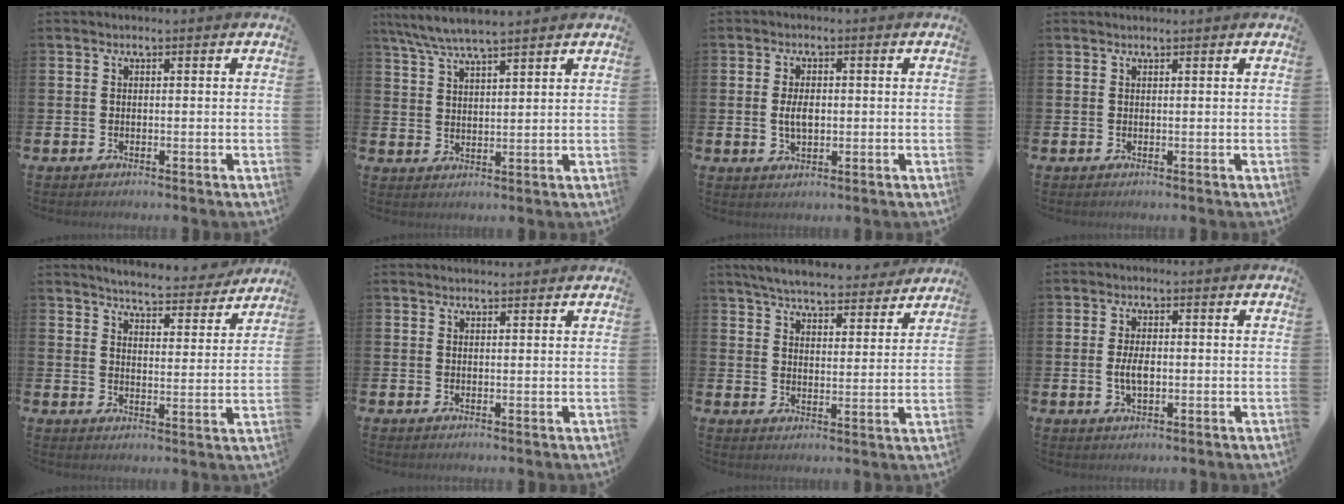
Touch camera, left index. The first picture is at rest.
{"total": 5.9, "force": [5.4, 0.4, 2.2], "torque": [-0.064, -0.016, 0.099]}
{"total": 3.5, "force": [0.1, 1.9, 2.9], "torque": [-0.049, 0.003, -0.002]}
{"total": 0.6, "force": [0.6, 0.0, 0.0], "torque": [0.010, -0.004, 0.009]}
{"total": 5.1, "force": [5.0, 0.4, 0.7], "torque": [-0.024, -0.041, 0.083]}
{"total": 1.4, "force": [1.4, 0.2, 0.0], "torque": [0.009, -0.006, 0.024]}
{"total": 5.9, "force": [5.8, 0.9, 1.2], "torque": [-0.043, -0.034, 0.101]}
{"total": 3.6, "force": [-0.3, 1.7, 3.1], "torque": [-0.066, 0.002, -0.008]}